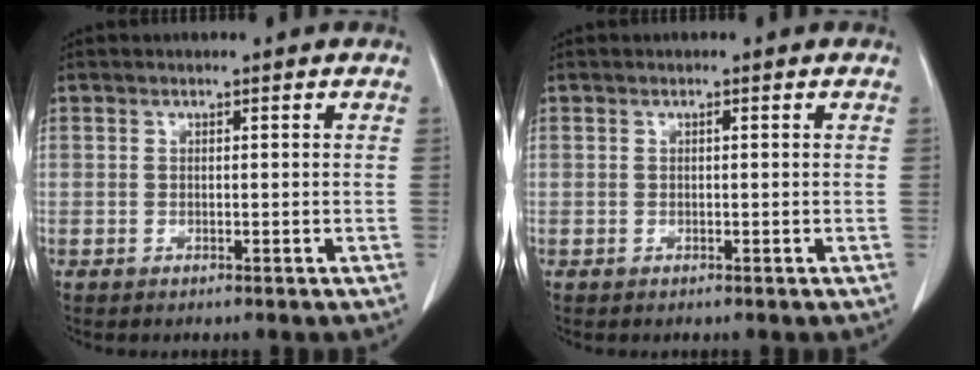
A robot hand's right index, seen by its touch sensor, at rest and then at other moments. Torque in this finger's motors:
{"motor_torque": [0.15, 0.11, 0.04, 0.03]}